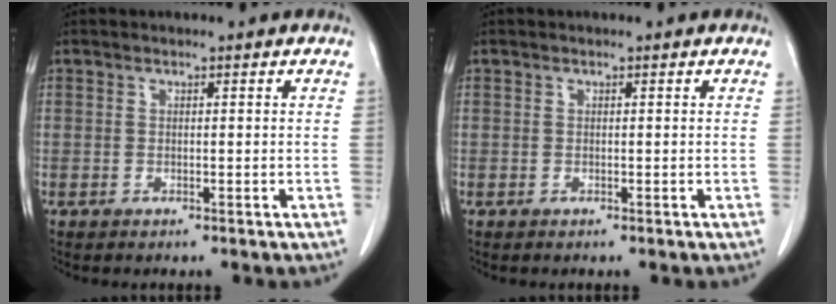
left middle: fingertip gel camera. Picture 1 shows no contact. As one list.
[{"total": 0.0}]